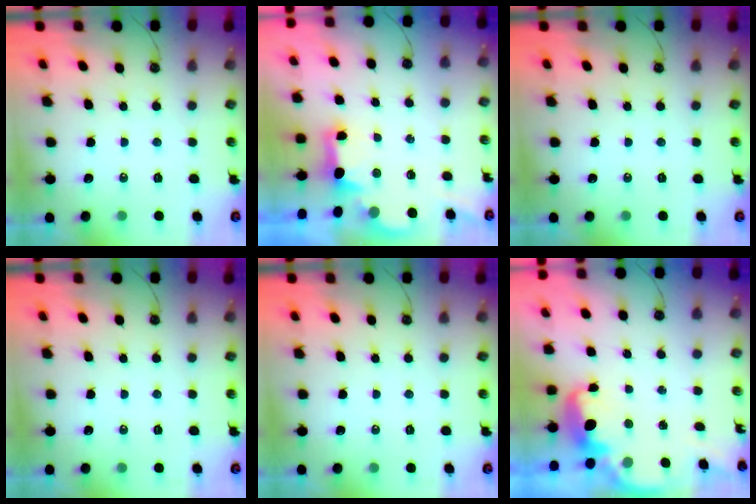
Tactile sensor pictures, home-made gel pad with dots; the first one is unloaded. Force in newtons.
{"total": 2.4, "press": 2.3, "slide": 0.7}
{"total": 0.0}
{"total": 0.0}
{"total": 0.0}
{"total": 3.1, "press": 3.1, "slide": 0.7}